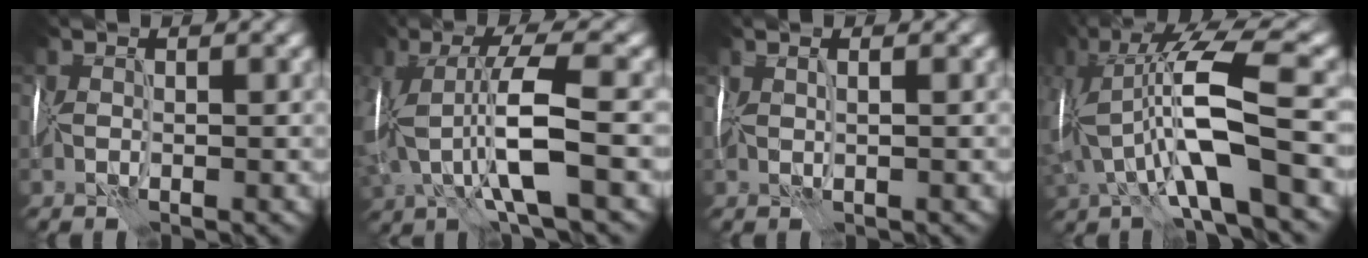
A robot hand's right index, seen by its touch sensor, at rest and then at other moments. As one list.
[{"total": 6.8, "force": [-1.4, 2.0, 6.3], "torque": [-0.138, 0.014, -0.027]}, {"total": 0.8, "force": [0.4, 0.3, 0.6], "torque": [-0.001, 0.009, -0.008]}, {"total": 9.6, "force": [-1.5, 3.1, 8.9], "torque": [-0.175, 0.016, -0.036]}]